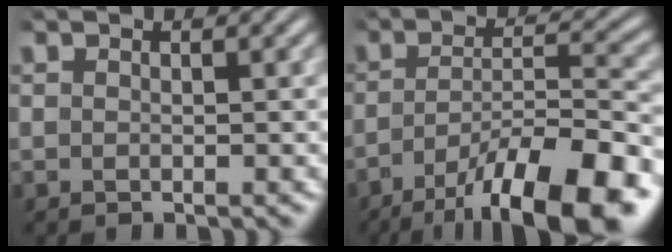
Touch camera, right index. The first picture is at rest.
{"total": 12.1, "force": [-7.2, 4.2, 8.8], "torque": [-0.127, -0.028, -0.091]}